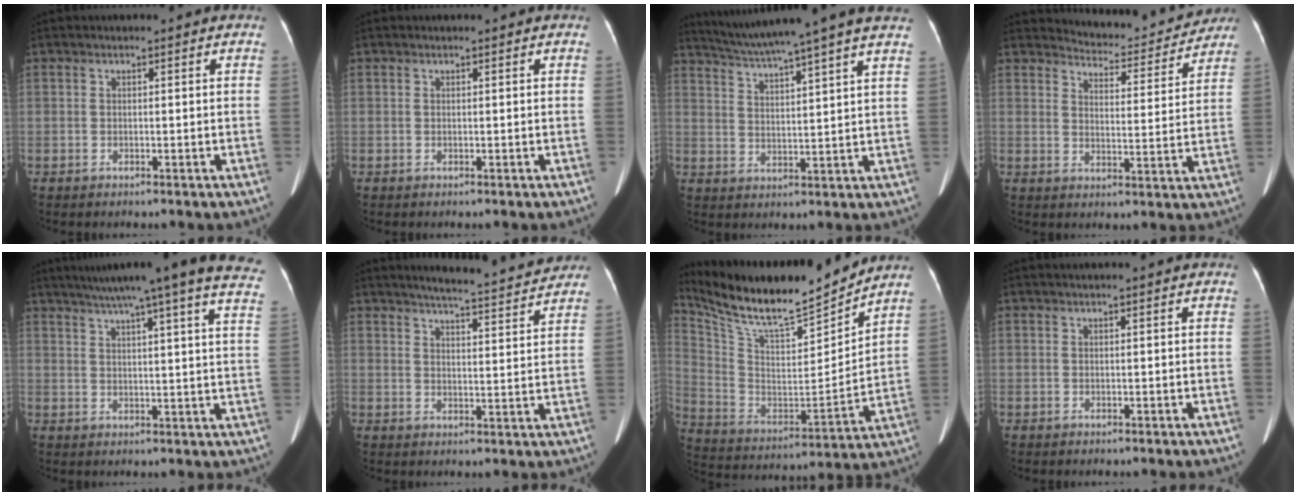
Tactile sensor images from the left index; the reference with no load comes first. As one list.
[{"total": 0.0}, {"total": 15.4, "force": [13.3, -1.9, 7.6], "torque": [-0.133, 0.000, 0.184]}, {"total": 10.3, "force": [10.2, 1.7, 0.7], "torque": [-0.011, -0.010, 0.128]}, {"total": 26.6, "force": [22.7, 0.3, 13.9], "torque": [-0.191, -0.034, 0.272]}, {"total": 12.4, "force": [11.5, 0.5, 4.6], "torque": [-0.070, 0.000, 0.144]}, {"total": 21.7, "force": [19.1, 2.1, 10.1], "torque": [-0.199, -0.017, 0.324]}, {"total": 0.6, "force": [0.5, -0.1, 0.4], "torque": [-0.008, 0.006, 0.012]}]